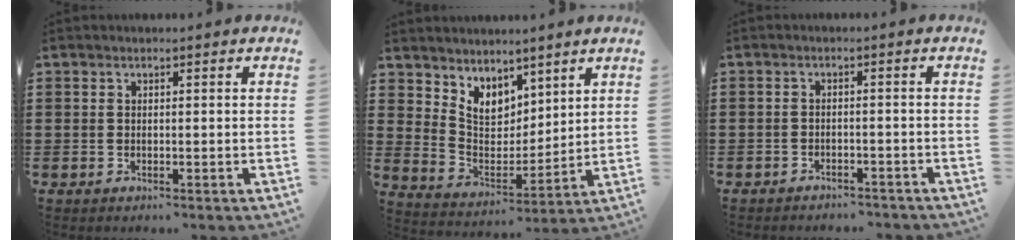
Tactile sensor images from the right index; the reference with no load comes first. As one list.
[{"total": 6.4, "force": [4.9, 4.0, 1.3], "torque": [-0.057, -0.024, 0.094]}, {"total": 1.9, "force": [-1.9, 0.3, 0.0], "torque": [-0.006, 0.001, -0.041]}]